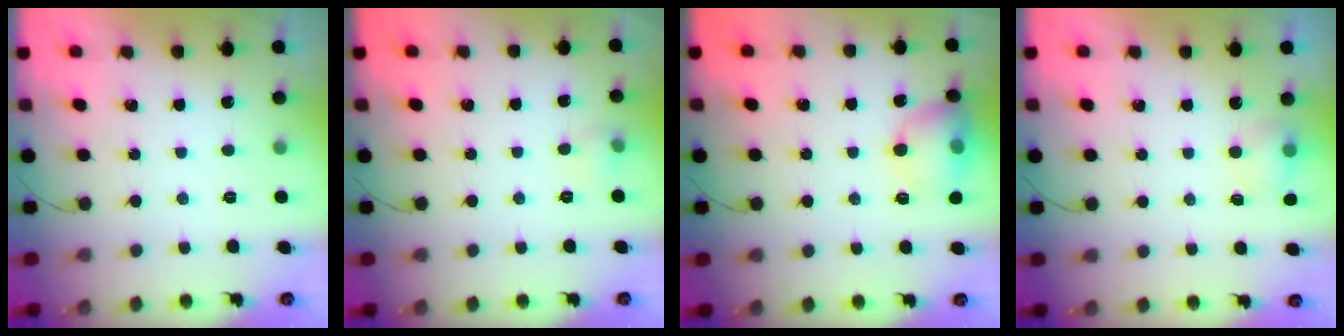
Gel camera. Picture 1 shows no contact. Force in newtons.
{"total": 4.3, "press": 4.1, "slide": 1.4}
{"total": 12.3, "press": 12.1, "slide": 2.0}
{"total": 7.8, "press": 4.2, "slide": 6.5}